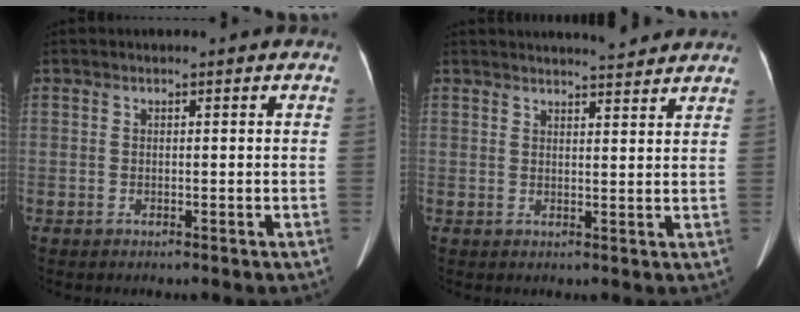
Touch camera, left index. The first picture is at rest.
{"total": 5.8, "force": [5.5, 0.2, 1.8], "torque": [-0.028, 0.009, 0.064]}